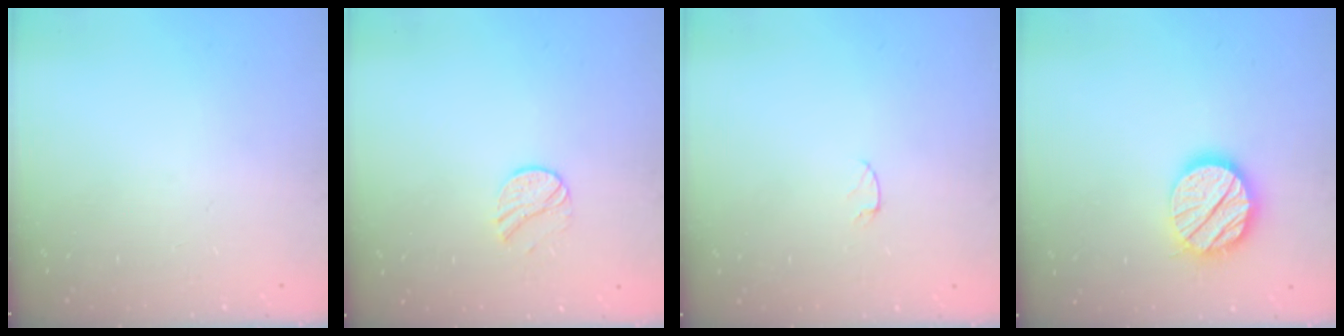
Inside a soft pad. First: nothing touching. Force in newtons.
{"total": 7.7, "press": 7.7, "slide": 0.6}
{"total": 2.9, "press": 2.9, "slide": 0.3}
{"total": 14.3, "press": 14.2, "slide": 2.0}